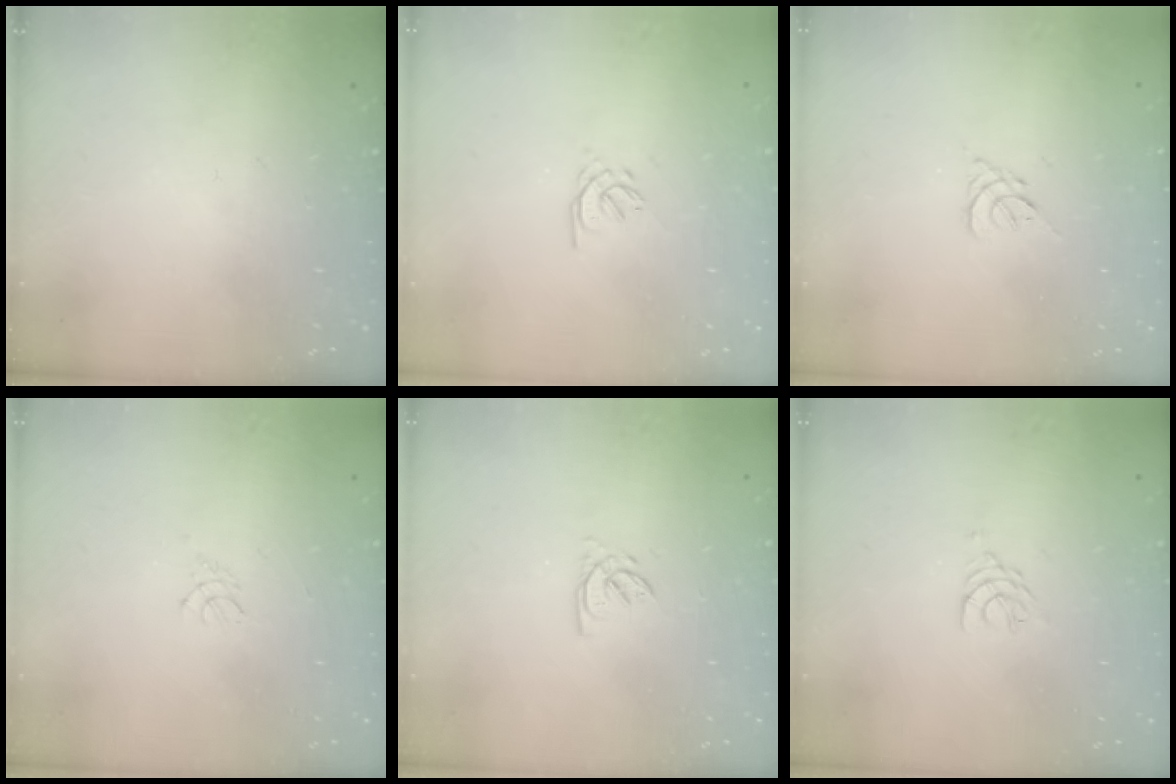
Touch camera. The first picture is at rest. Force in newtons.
{"total": 1.2, "press": 1.1, "slide": 0.5}
{"total": 1.3, "press": 1.2, "slide": 0.6}
{"total": 3.0, "press": 2.9, "slide": 0.6}
{"total": 2.2, "press": 2.2, "slide": 0.3}
{"total": 3.2, "press": 3.1, "slide": 0.4}